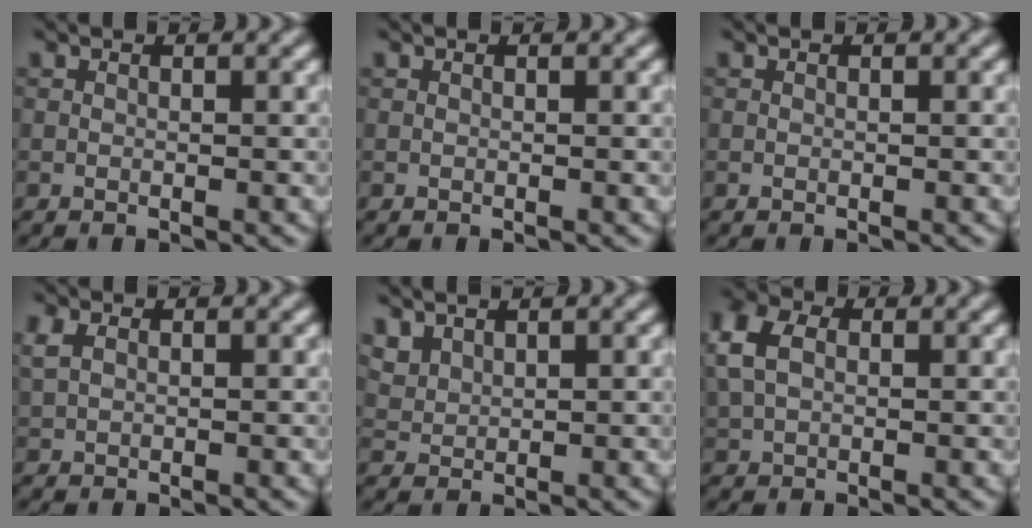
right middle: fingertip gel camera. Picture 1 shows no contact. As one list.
[{"total": 0.0}, {"total": 0.0}, {"total": 1.6, "force": [0.7, 1.1, 1.1], "torque": [-0.030, 0.004, 0.015]}, {"total": 2.2, "force": [1.7, 1.2, 0.8], "torque": [-0.025, -0.003, 0.044]}, {"total": 5.0, "force": [1.2, 3.6, 3.3], "torque": [-0.104, 0.018, 0.018]}]